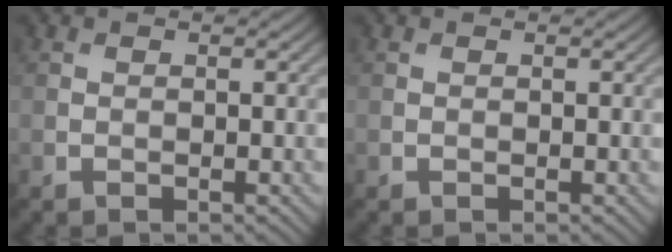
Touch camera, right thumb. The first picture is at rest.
{"total": 0.0}